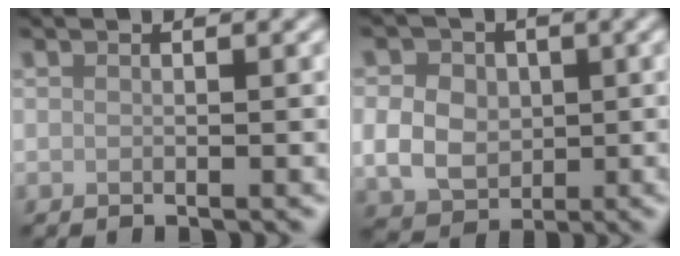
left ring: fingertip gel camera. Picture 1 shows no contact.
{"total": 5.2, "force": [0.1, 4.3, 2.9], "torque": [-0.055, -0.002, -0.006]}